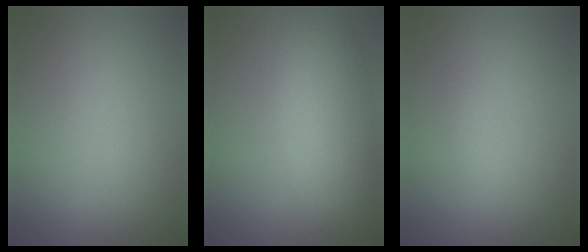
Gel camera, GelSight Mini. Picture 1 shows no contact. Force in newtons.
{"total": 5.7, "press": 5.7, "slide": 0.4}
{"total": 0.7, "press": 0.7, "slide": 0.0}